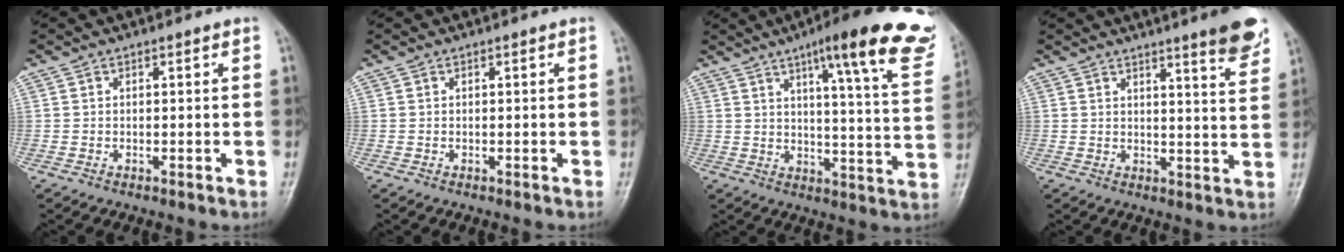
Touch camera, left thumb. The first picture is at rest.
{"total": 0.0}
{"total": 22.8, "force": [15.0, 3.5, 16.7], "torque": [-0.199, -0.058, 0.186]}
{"total": 7.7, "force": [5.3, 0.6, 5.5], "torque": [-0.062, -0.036, 0.067]}